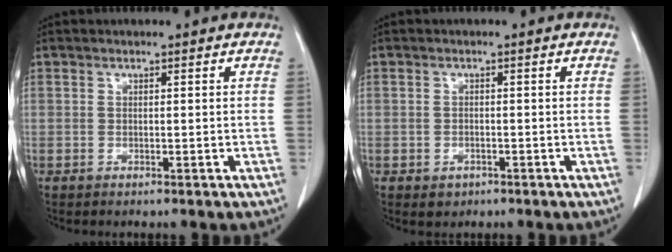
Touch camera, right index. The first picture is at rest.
{"total": 1.7, "force": [-0.7, 1.3, 0.7], "torque": [-0.007, 0.002, 0.000]}